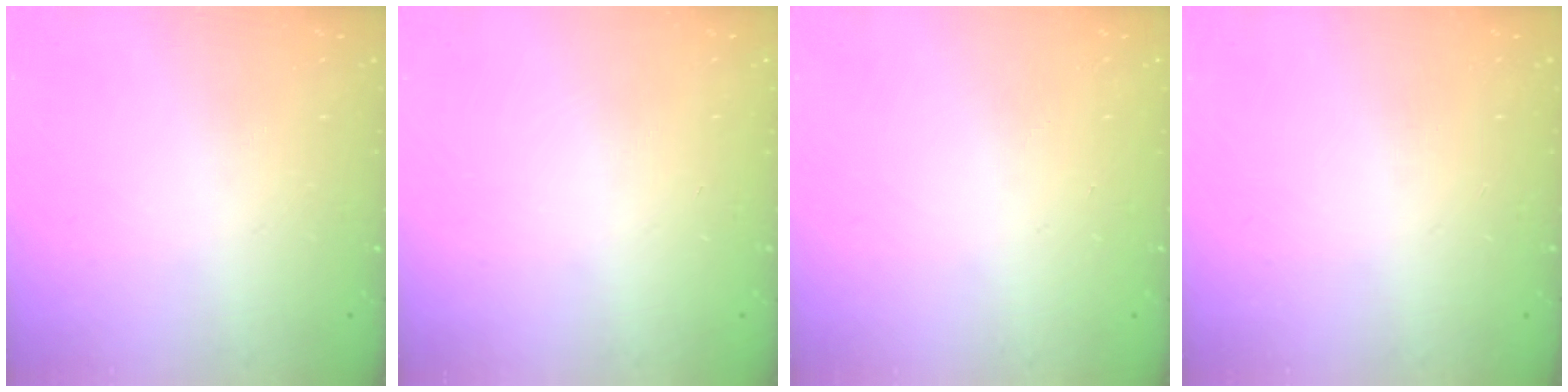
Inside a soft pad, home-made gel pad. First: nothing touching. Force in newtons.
{"total": 0.0}
{"total": 0.0}
{"total": 0.0}